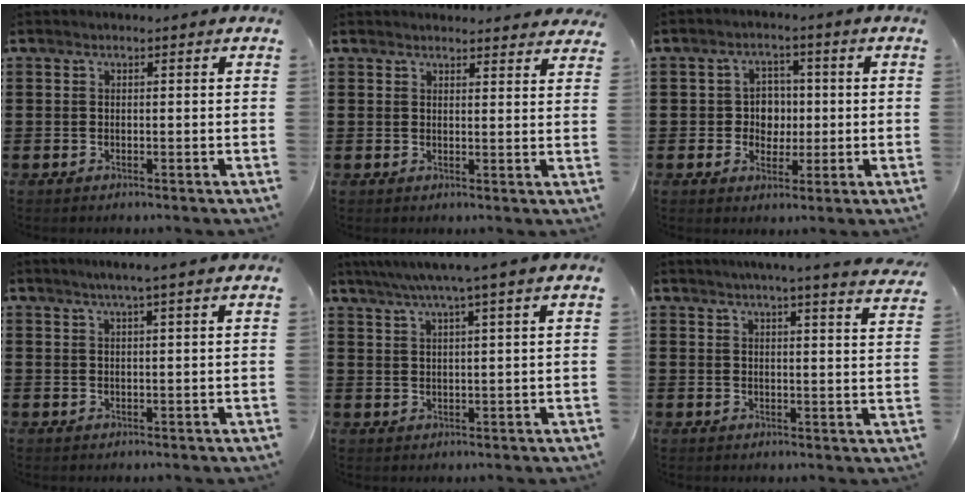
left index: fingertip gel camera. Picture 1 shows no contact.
{"total": 2.4, "force": [2.4, 0.1, 0.0], "torque": [0.002, -0.009, 0.045]}
{"total": 4.6, "force": [0.1, 4.1, 2.0], "torque": [-0.039, 0.005, -0.006]}
{"total": 2.3, "force": [1.6, -0.5, 1.5], "torque": [-0.031, -0.002, 0.029]}
{"total": 4.8, "force": [3.3, -0.8, 3.4], "torque": [-0.072, -0.009, 0.055]}
{"total": 4.1, "force": [3.7, -0.9, 1.4], "torque": [-0.041, -0.018, 0.064]}